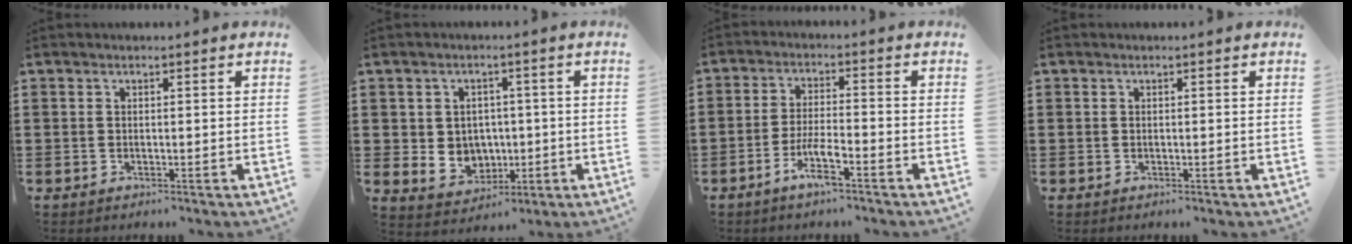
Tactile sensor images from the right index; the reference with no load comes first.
{"total": 4.4, "force": [0.5, 4.2, 1.5], "torque": [-0.032, -0.005, 0.007]}
{"total": 5.3, "force": [-3.2, 0.8, 4.1], "torque": [-0.094, -0.007, -0.065]}
{"total": 0.0}